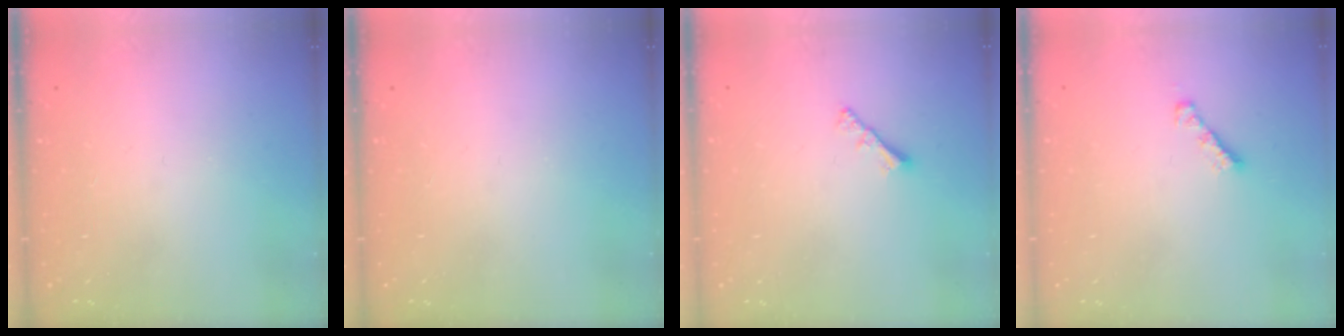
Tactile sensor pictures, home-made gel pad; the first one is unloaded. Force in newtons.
{"total": 0.0}
{"total": 2.2, "press": 2.1, "slide": 0.6}
{"total": 2.3, "press": 2.3, "slide": 0.4}